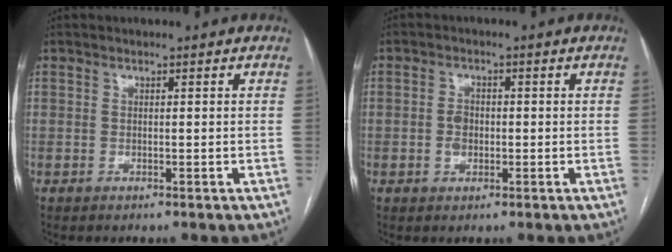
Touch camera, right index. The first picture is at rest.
{"total": 2.5, "force": [-0.4, 1.9, 1.7], "torque": [-0.029, 0.005, -0.007]}